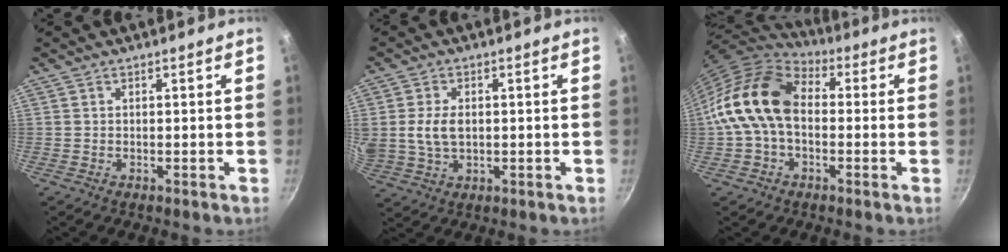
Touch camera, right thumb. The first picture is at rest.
{"total": 6.5, "force": [0.6, 4.4, 4.8], "torque": [-0.087, -0.001, 0.016]}
{"total": 15.6, "force": [0.0, 10.7, 11.3], "torque": [-0.190, 0.037, -0.017]}